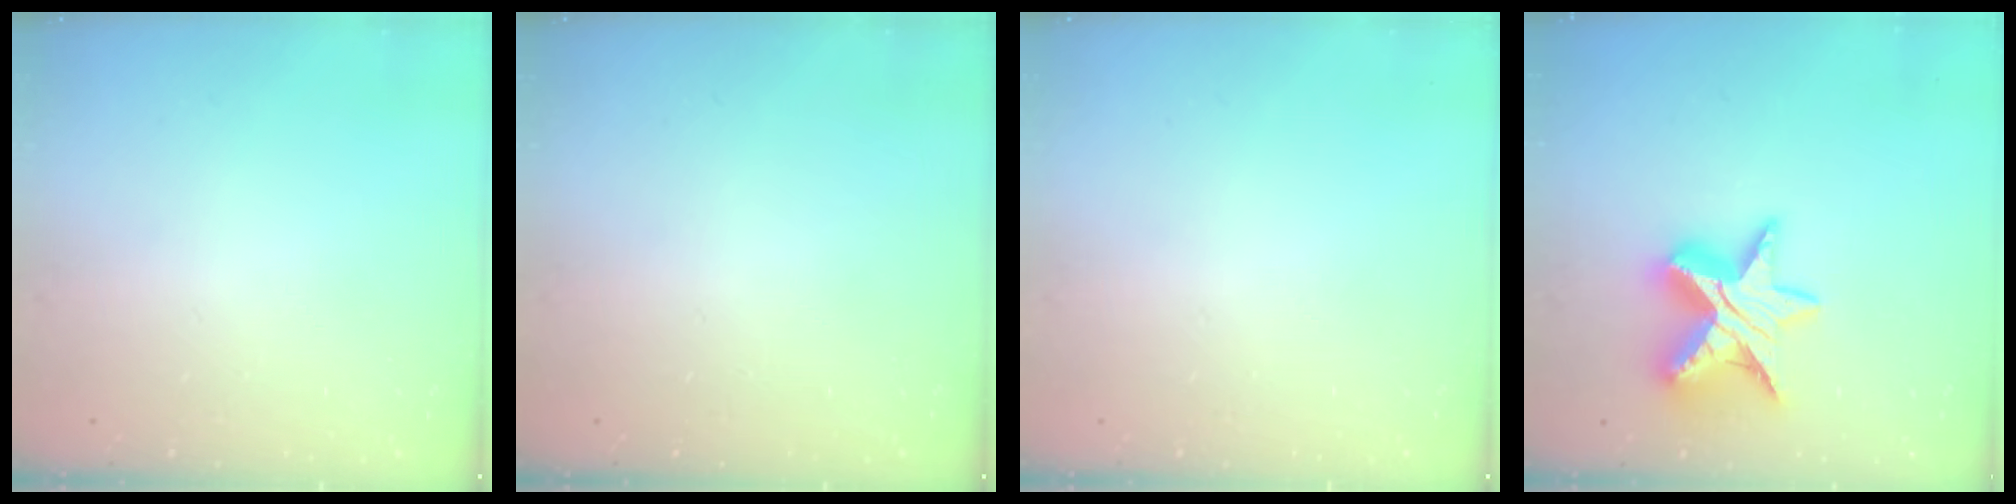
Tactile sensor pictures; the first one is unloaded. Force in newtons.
{"total": 0.0}
{"total": 0.0}
{"total": 14.3, "press": 14.2, "slide": 0.9}